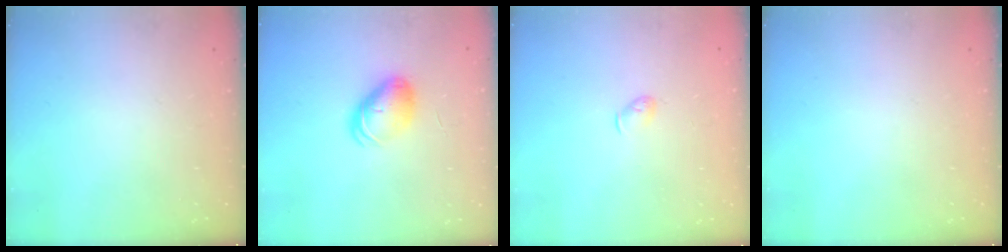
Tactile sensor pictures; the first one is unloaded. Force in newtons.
{"total": 9.3, "press": 9.3, "slide": 1.1}
{"total": 4.0, "press": 3.9, "slide": 0.8}
{"total": 0.0}